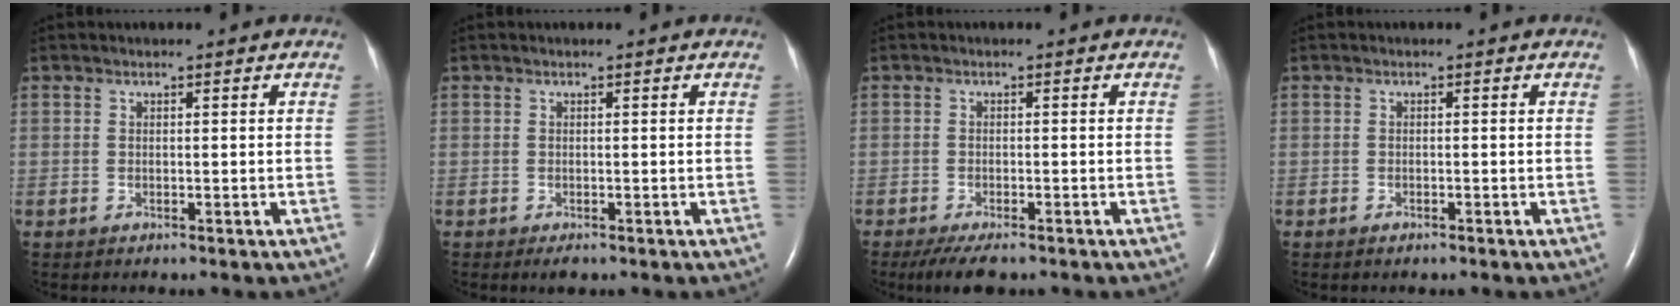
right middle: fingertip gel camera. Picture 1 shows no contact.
{"total": 1.3, "force": [-0.8, 0.5, 0.9], "torque": [-0.014, -0.002, -0.008]}
{"total": 5.3, "force": [-4.0, 1.5, 3.2], "torque": [-0.053, -0.011, -0.063]}
{"total": 0.9, "force": [-0.7, 0.3, 0.5], "torque": [-0.014, -0.001, -0.008]}